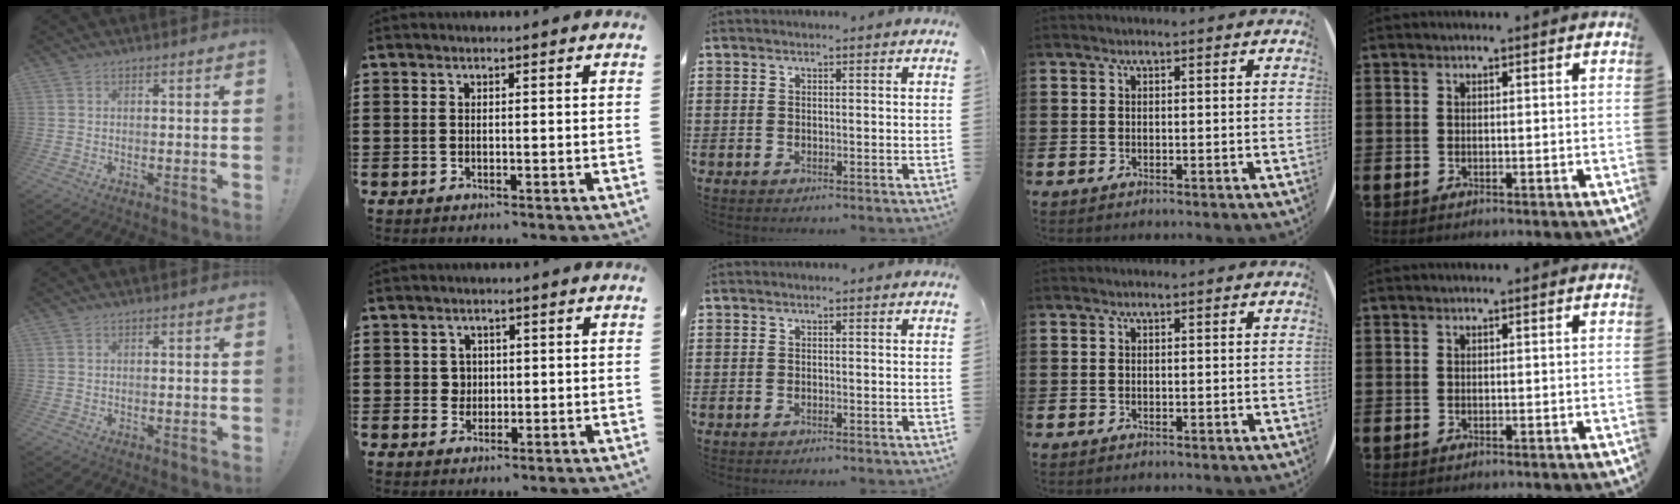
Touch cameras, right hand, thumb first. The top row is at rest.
{"index": {"total": 2.0, "force": [0.3, 1.9, 0.6], "torque": [-0.019, 0.010, 0.004]}}